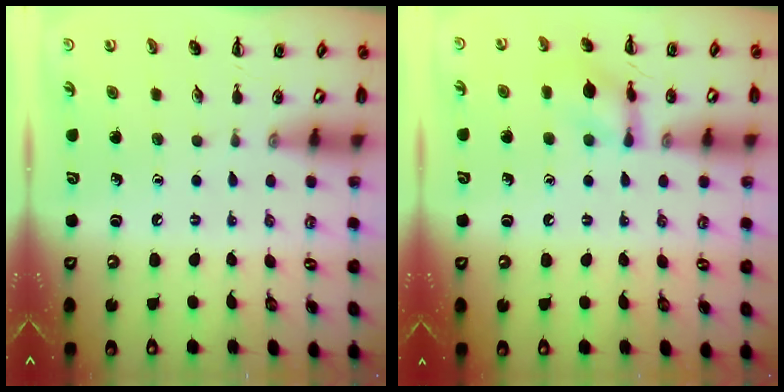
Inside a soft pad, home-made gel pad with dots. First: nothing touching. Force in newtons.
{"total": 9.4, "press": 9.4, "slide": 0.7}